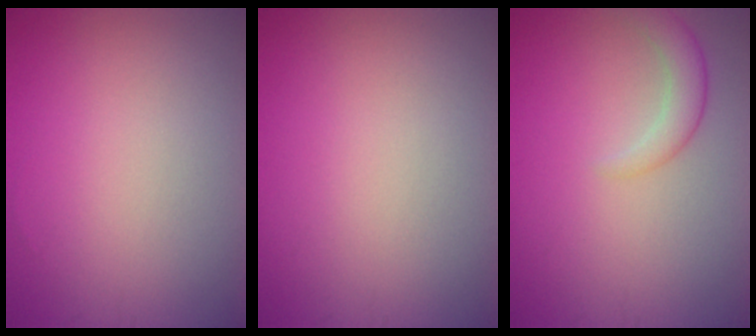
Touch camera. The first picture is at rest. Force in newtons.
{"total": 0.0}
{"total": 2.3, "press": 2.3, "slide": 0.1}